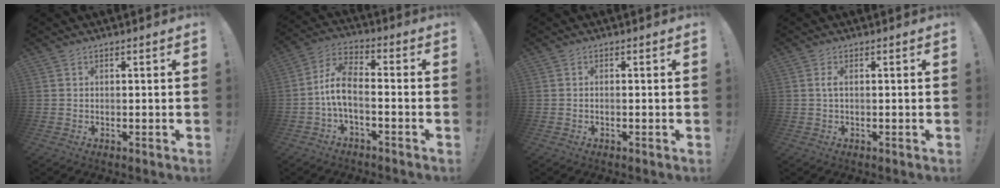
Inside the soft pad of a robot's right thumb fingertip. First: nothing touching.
{"total": 8.8, "force": [-2.3, 4.4, 7.3], "torque": [-0.148, 0.011, -0.039]}
{"total": 0.7, "force": [-0.3, -0.2, 0.6], "torque": [-0.012, 0.000, -0.005]}
{"total": 1.6, "force": [-0.1, 0.2, 1.6], "torque": [-0.034, 0.003, -0.002]}